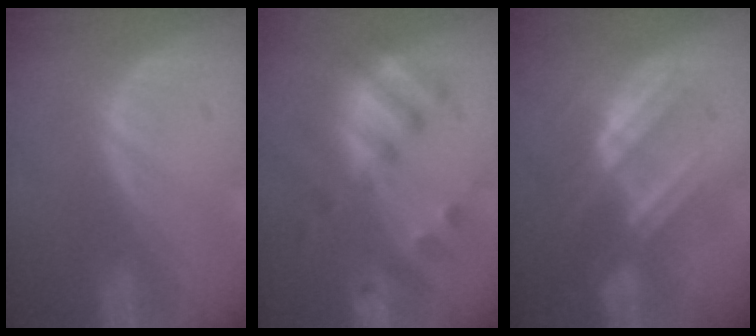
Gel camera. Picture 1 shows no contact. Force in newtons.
{"total": 7.2, "press": 7.0, "slide": 1.4}
{"total": 7.2, "press": 6.6, "slide": 2.7}